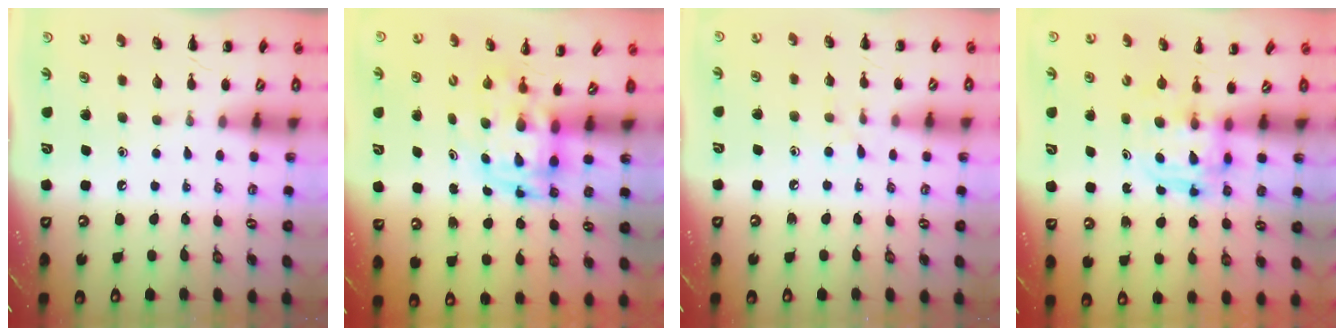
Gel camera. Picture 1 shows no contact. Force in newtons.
{"total": 3.5, "press": 3.5, "slide": 0.7}
{"total": 4.3, "press": 4.1, "slide": 1.5}
{"total": 3.8, "press": 3.8, "slide": 0.3}